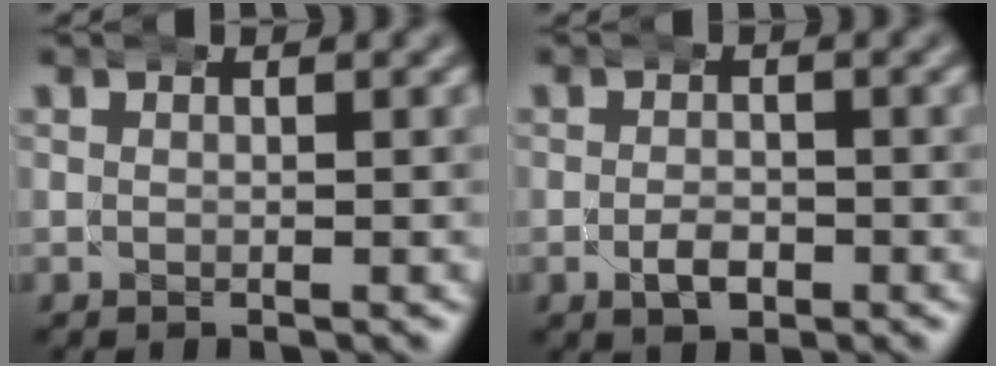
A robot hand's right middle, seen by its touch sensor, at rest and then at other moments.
{"total": 2.3, "force": [-1.2, 1.4, 1.4], "torque": [-0.024, -0.006, -0.017]}